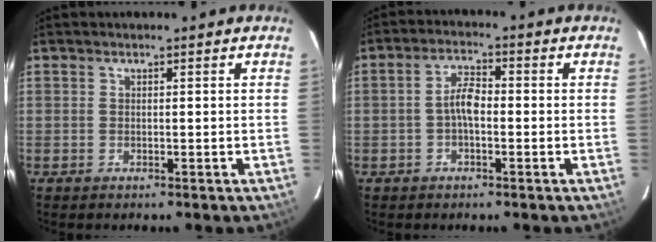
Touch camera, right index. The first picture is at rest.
{"total": 4.0, "force": [-0.9, 1.7, 3.5], "torque": [-0.070, 0.013, -0.018]}